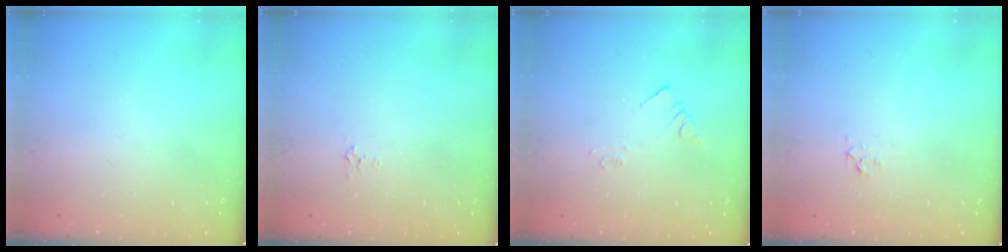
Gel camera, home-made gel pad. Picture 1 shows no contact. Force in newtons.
{"total": 3.2, "press": 3.1, "slide": 0.5}
{"total": 2.1, "press": 2.1, "slide": 0.3}
{"total": 2.3, "press": 2.3, "slide": 0.2}